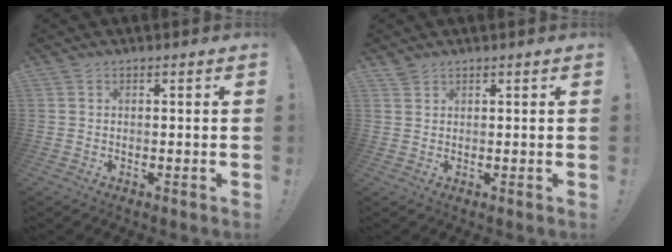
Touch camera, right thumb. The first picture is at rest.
{"total": 1.5, "force": [1.4, 0.5, 0.4], "torque": [-0.004, -0.007, 0.026]}